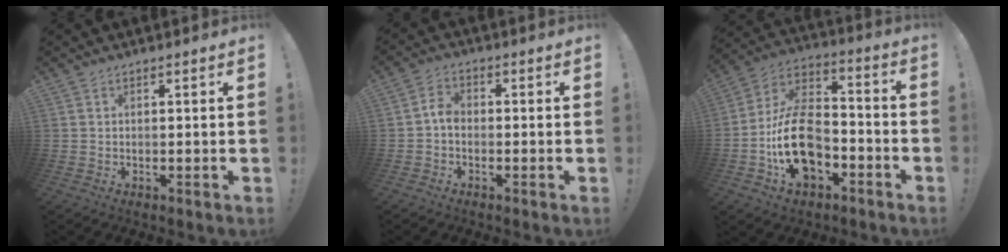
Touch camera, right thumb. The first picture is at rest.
{"total": 4.1, "force": [-1.2, 2.7, 2.8], "torque": [-0.052, 0.016, -0.021]}
{"total": 19.6, "force": [-6.7, 13.0, 13.0], "torque": [-0.226, 0.042, -0.105]}